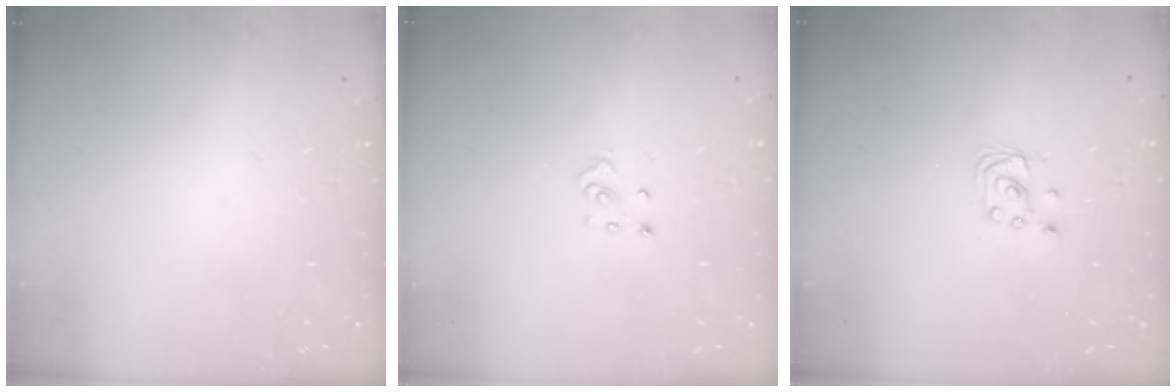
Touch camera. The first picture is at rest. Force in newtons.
{"total": 2.8, "press": 2.8, "slide": 0.3}
{"total": 1.9, "press": 1.9, "slide": 0.1}